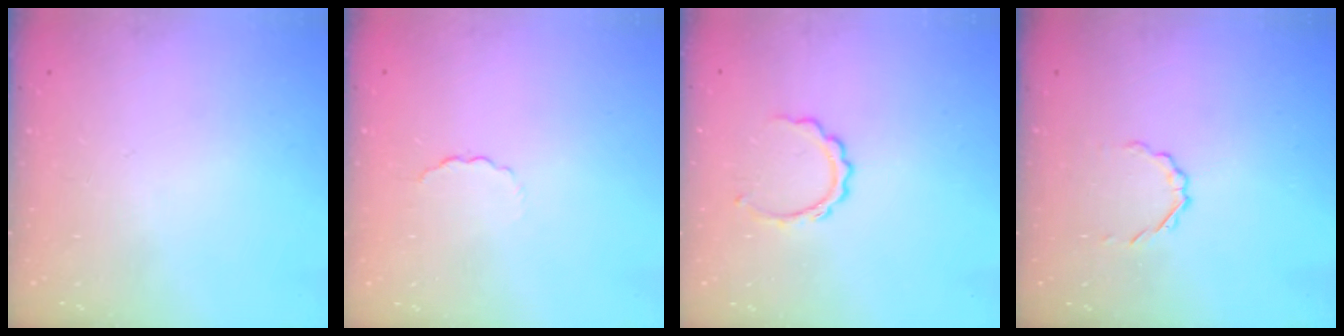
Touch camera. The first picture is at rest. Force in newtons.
{"total": 2.6, "press": 2.4, "slide": 0.9}
{"total": 5.9, "press": 5.9, "slide": 0.2}
{"total": 2.2, "press": 2.1, "slide": 0.7}